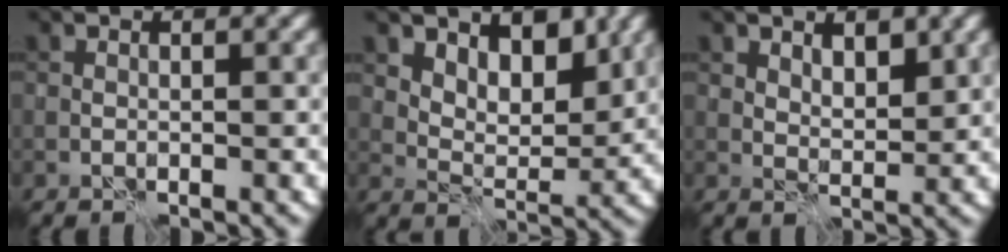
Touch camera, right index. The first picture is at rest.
{"total": 5.0, "force": [3.0, 2.8, 2.8], "torque": [-0.044, -0.015, 0.045]}
{"total": 2.5, "force": [1.6, 1.3, 1.4], "torque": [-0.023, -0.007, 0.029]}